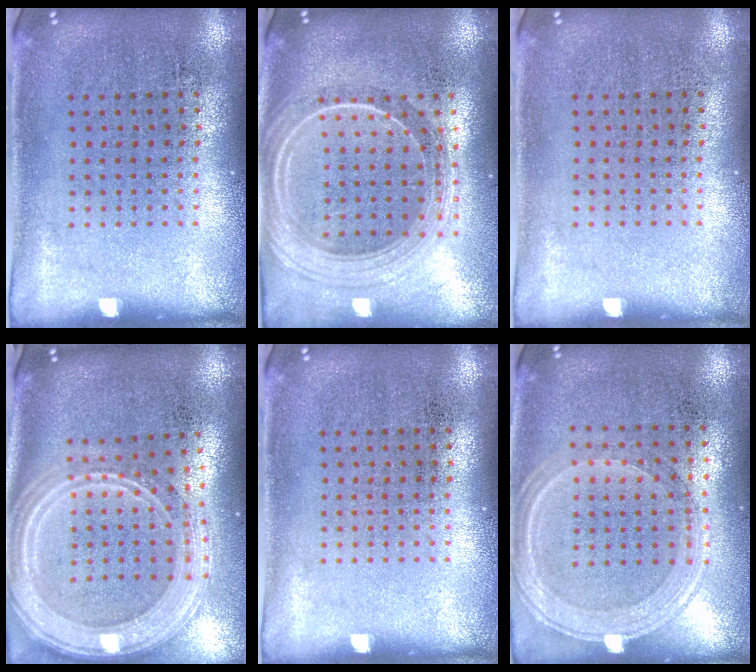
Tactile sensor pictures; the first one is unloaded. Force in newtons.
{"total": 2.3, "press": 2.0, "slide": 1.2}
{"total": 0.0}
{"total": 3.1, "press": 2.5, "slide": 1.8}
{"total": 0.0}
{"total": 1.2, "press": 1.1, "slide": 0.4}